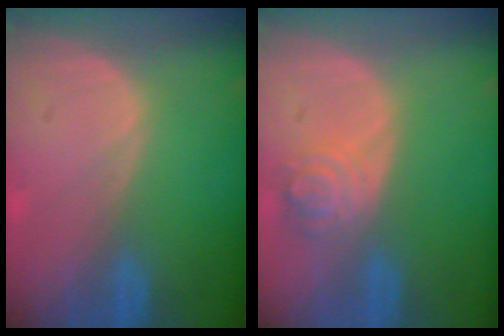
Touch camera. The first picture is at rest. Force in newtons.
{"total": 4.4, "press": 4.1, "slide": 1.6}